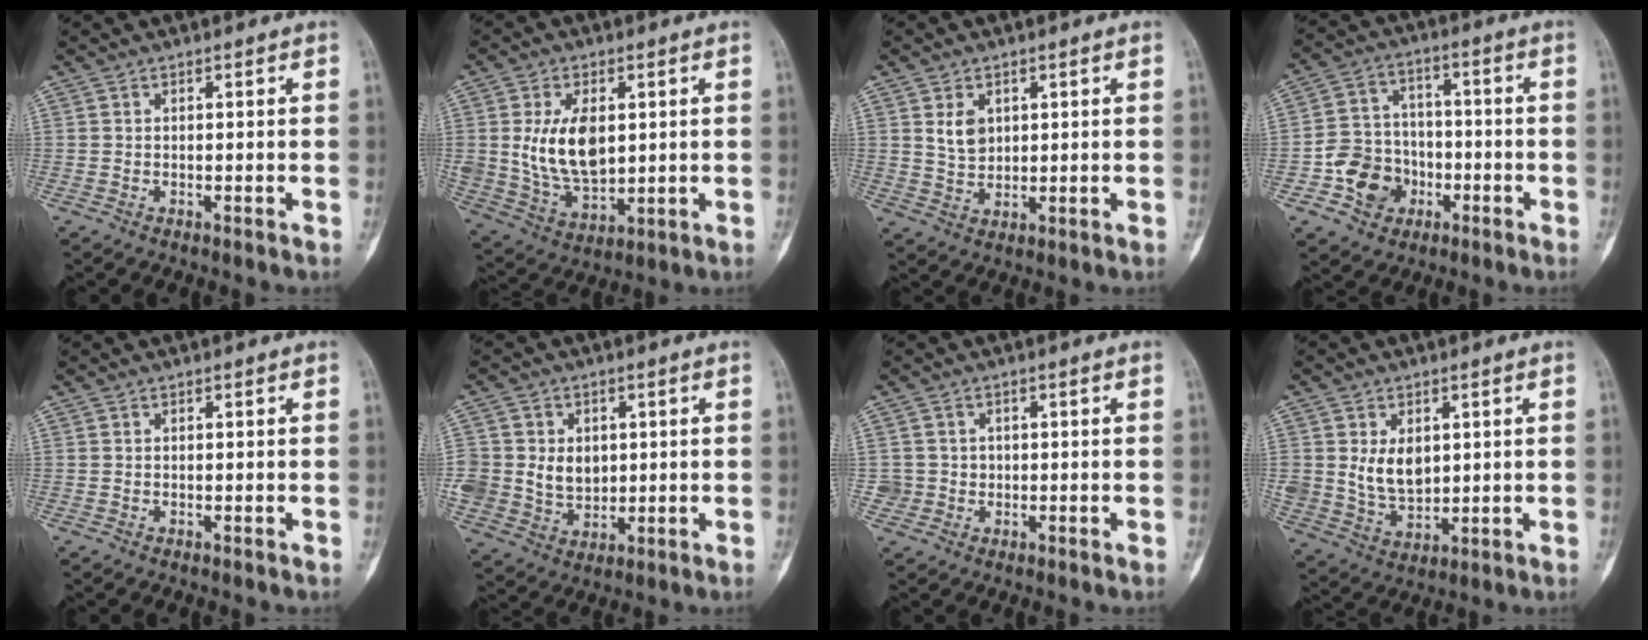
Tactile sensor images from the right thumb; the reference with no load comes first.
{"total": 13.1, "force": [2.1, 7.9, 10.2], "torque": [-0.169, -0.016, 0.053]}
{"total": 4.6, "force": [1.6, 3.3, 2.7], "torque": [-0.035, -0.013, 0.036]}
{"total": 10.7, "force": [-3.9, 9.1, 4.0], "torque": [-0.034, 0.034, -0.067]}
{"total": 0.0}
{"total": 10.5, "force": [0.8, 8.9, 5.6], "torque": [-0.077, -0.001, 0.032]}
{"total": 3.0, "force": [-0.1, 3.0, -0.1], "torque": [0.026, 0.010, -0.001]}
{"total": 8.4, "force": [1.8, 6.0, 5.6], "torque": [-0.076, -0.016, 0.050]}